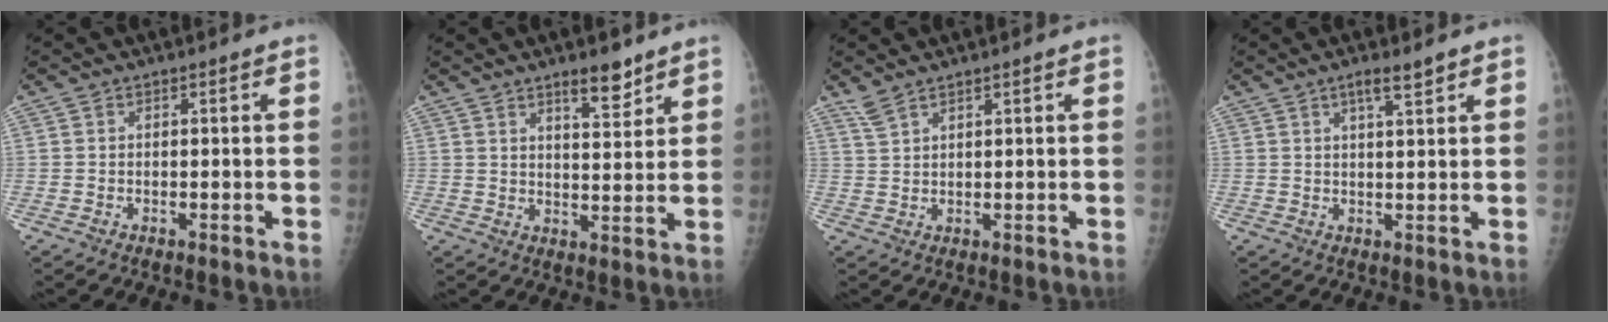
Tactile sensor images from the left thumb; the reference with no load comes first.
{"total": 5.9, "force": [4.4, 1.7, 3.6], "torque": [-0.037, -0.033, 0.068]}
{"total": 2.4, "force": [2.0, 0.4, 1.3], "torque": [-0.027, 0.000, 0.050]}
{"total": 3.8, "force": [2.5, 0.6, 2.8], "torque": [-0.044, -0.012, 0.042]}